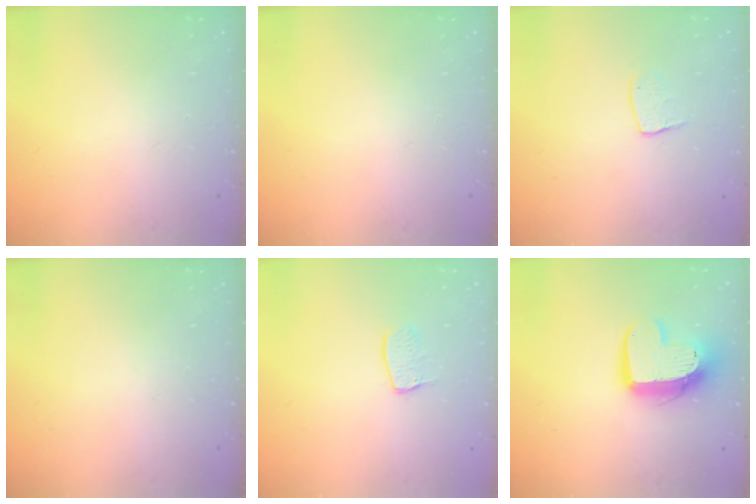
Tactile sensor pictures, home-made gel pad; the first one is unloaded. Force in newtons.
{"total": 0.0}
{"total": 6.6, "press": 6.6, "slide": 0.4}
{"total": 0.0}
{"total": 6.9, "press": 6.9, "slide": 0.2}
{"total": 14.4, "press": 14.3, "slide": 1.2}